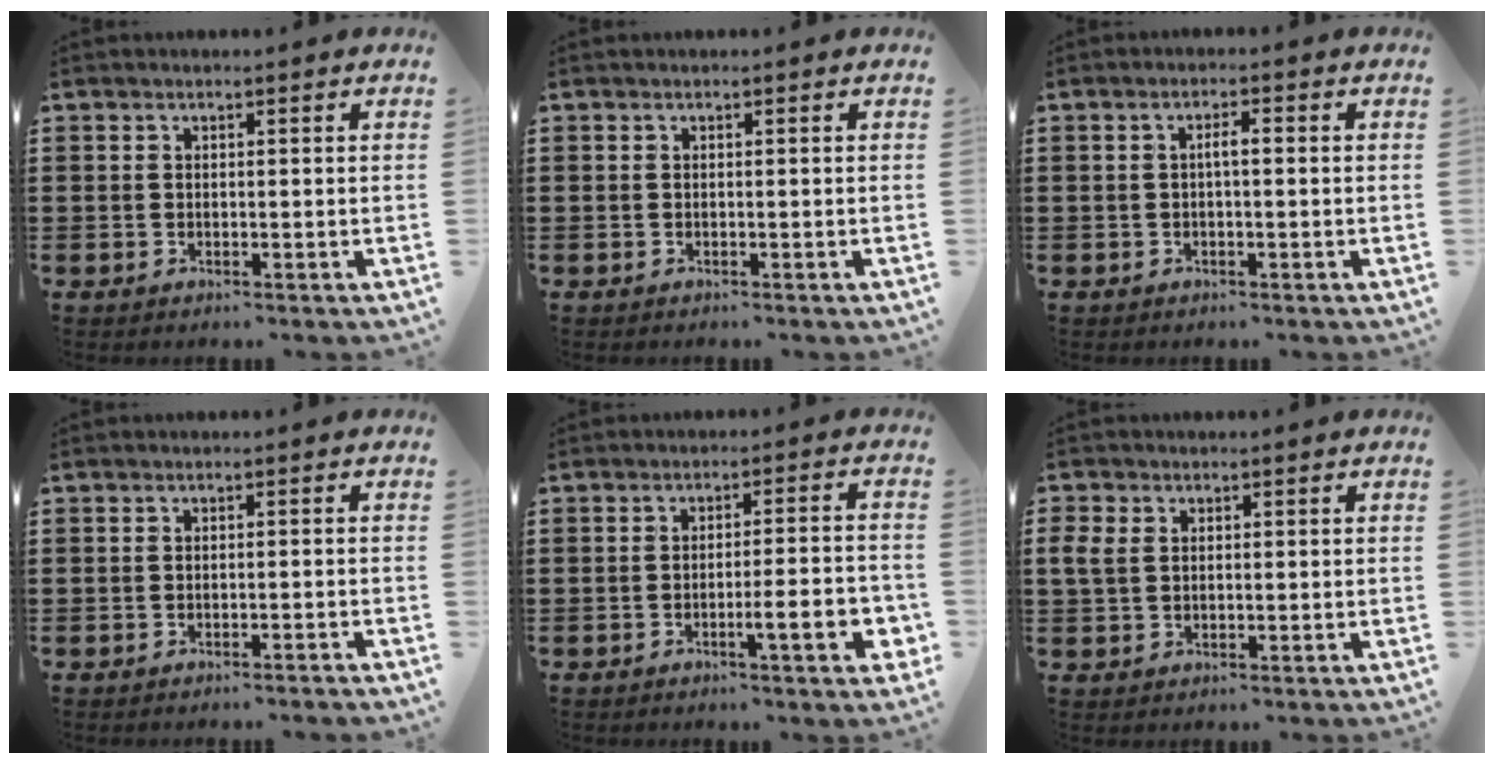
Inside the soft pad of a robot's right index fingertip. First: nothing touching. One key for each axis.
{"total": 0.0}
{"total": 1.8, "fx": -0.2, "fy": 0.3, "fz": 1.8, "tx": -0.034, "ty": 0.003, "tz": -0.005}
{"total": 0.9, "fx": -0.8, "fy": -0.2, "fz": 0.3, "tx": -0.006, "ty": -0.001, "tz": -0.016}
{"total": 7.0, "fx": -2.6, "fy": 1.0, "fz": 6.4, "tx": -0.092, "ty": -0.008, "tz": -0.042}
{"total": 2.8, "fx": 0.8, "fy": 2.2, "fz": 1.6, "tx": -0.054, "ty": 0.003, "tz": 0.008}